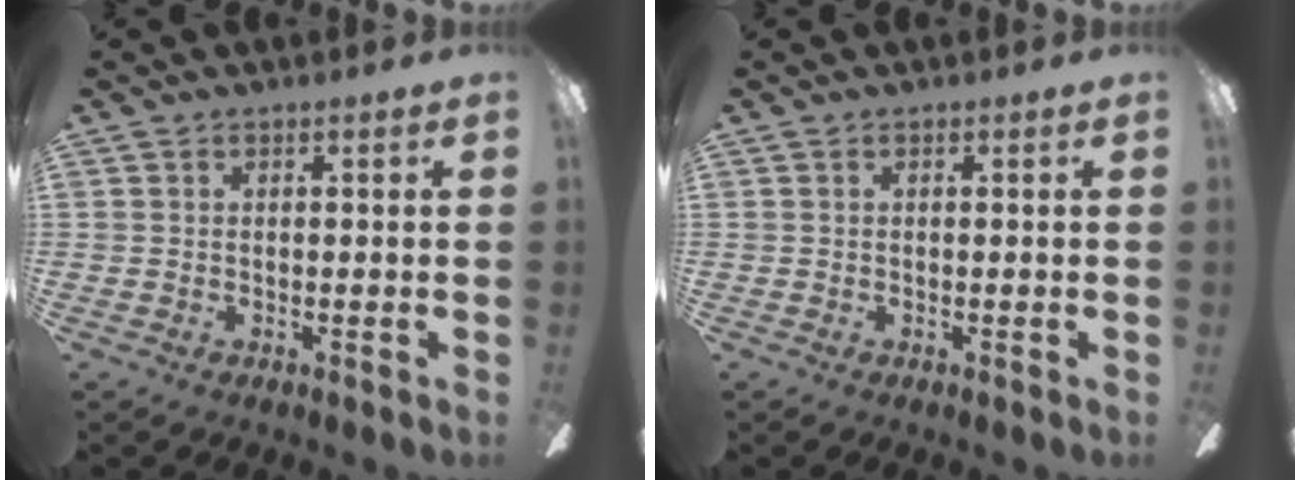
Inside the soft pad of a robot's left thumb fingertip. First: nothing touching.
{"total": 0.0}